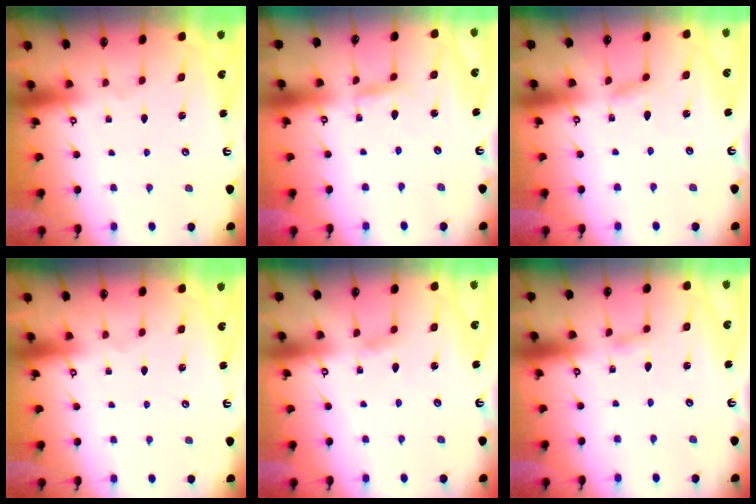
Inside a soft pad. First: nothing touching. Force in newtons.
{"total": 4.7, "press": 4.6, "slide": 0.4}
{"total": 6.3, "press": 6.3, "slide": 0.4}
{"total": 0.0}
{"total": 2.6, "press": 2.6, "slide": 0.3}
{"total": 2.8, "press": 2.8, "slide": 0.3}